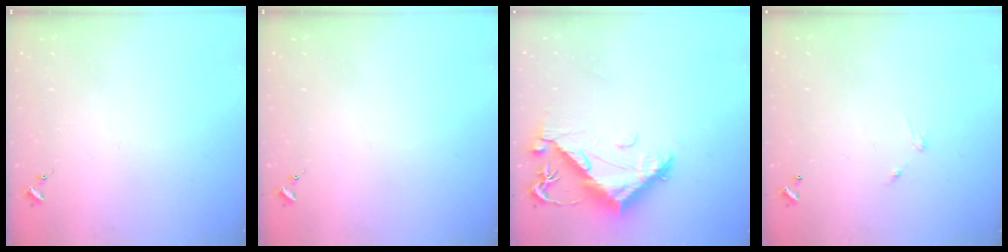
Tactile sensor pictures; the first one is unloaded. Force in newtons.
{"total": 0.0}
{"total": 12.3, "press": 12.2, "slide": 1.5}
{"total": 4.5, "press": 4.5, "slide": 0.3}